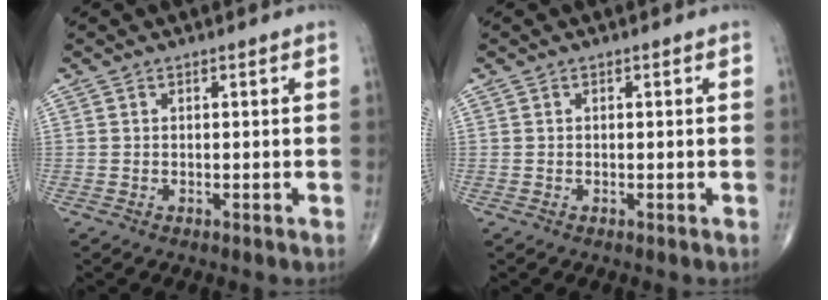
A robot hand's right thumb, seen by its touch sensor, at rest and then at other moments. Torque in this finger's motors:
{"motor_torque": [0.09, -0.18, -0.09, 0.00, 0.02]}